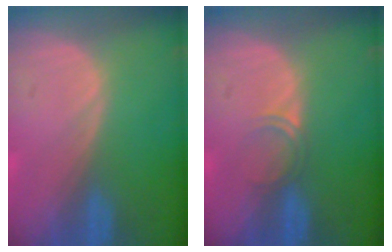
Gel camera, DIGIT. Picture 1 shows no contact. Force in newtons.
{"total": 1.8, "press": 1.5, "slide": 1.1}